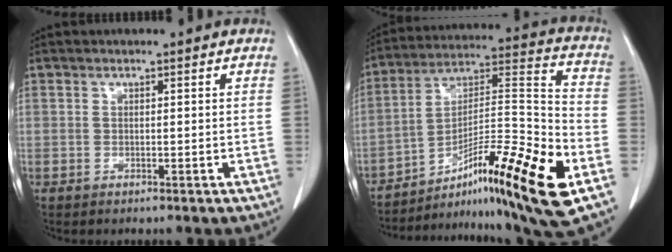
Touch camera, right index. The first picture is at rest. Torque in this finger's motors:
{"motor_torque": [1.15, -0.98, 0.50, 0.12]}